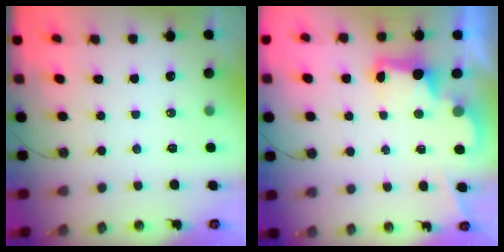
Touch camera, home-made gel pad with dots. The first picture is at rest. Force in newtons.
{"total": 3.0, "press": 3.0, "slide": 0.6}